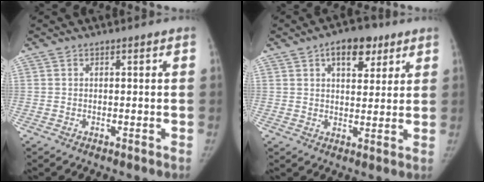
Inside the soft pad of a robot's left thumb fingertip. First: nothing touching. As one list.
[{"total": 8.8, "force": [4.6, 4.9, 5.6], "torque": [-0.049, -0.013, 0.062]}]